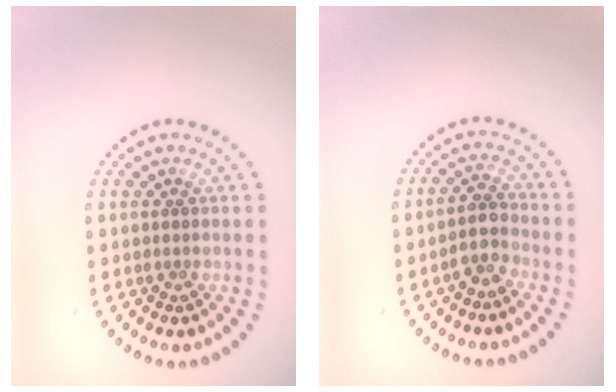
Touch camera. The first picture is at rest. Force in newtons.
{"total": 2.3, "press": 2.1, "slide": 0.9}